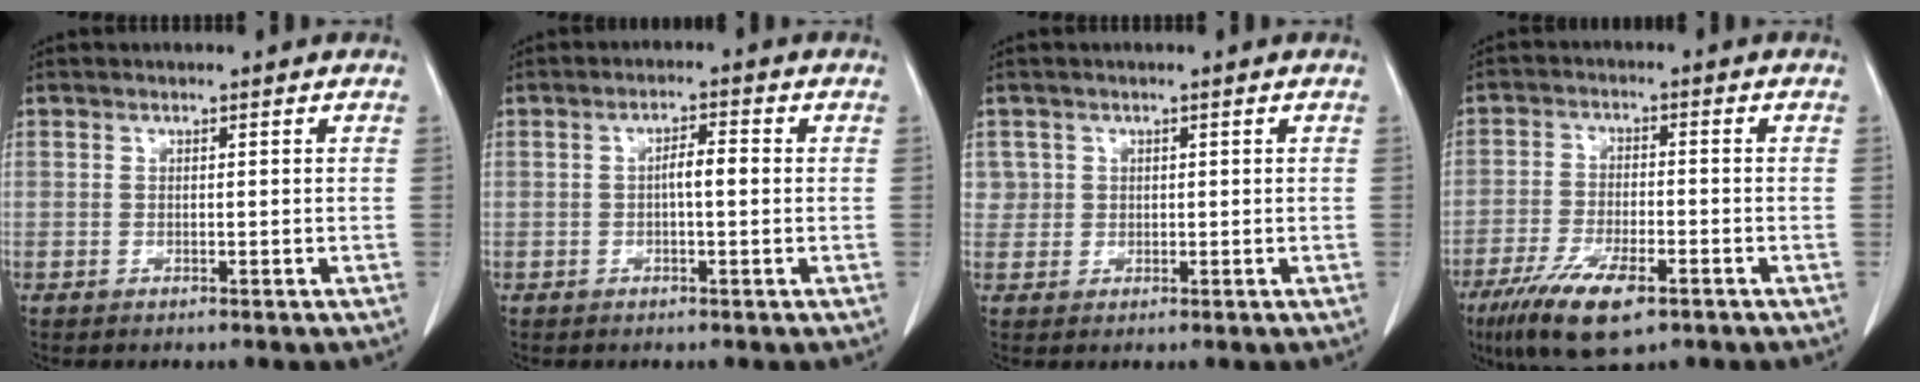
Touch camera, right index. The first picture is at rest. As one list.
[{"total": 3.0, "force": [-0.1, 0.7, 2.9], "torque": [-0.049, 0.007, -0.003]}, {"total": 2.1, "force": [0.7, 2.0, -0.2], "torque": [0.021, 0.002, 0.007]}, {"total": 10.3, "force": [-6.0, 2.9, 7.8], "torque": [-0.146, -0.019, -0.101]}]